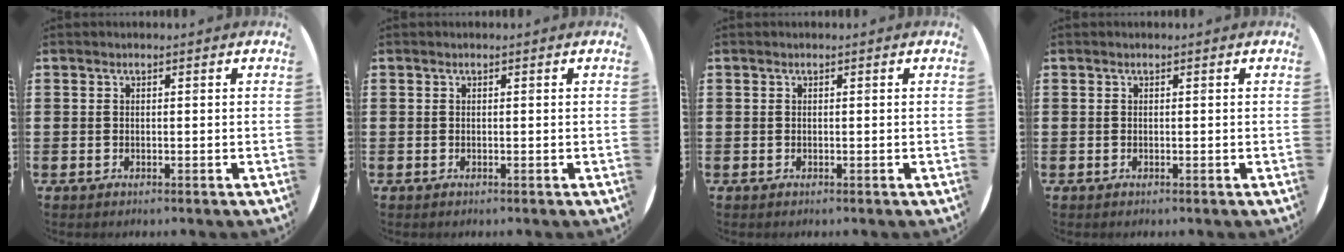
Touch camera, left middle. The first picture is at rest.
{"total": 0.0}
{"total": 0.0}
{"total": 0.0}